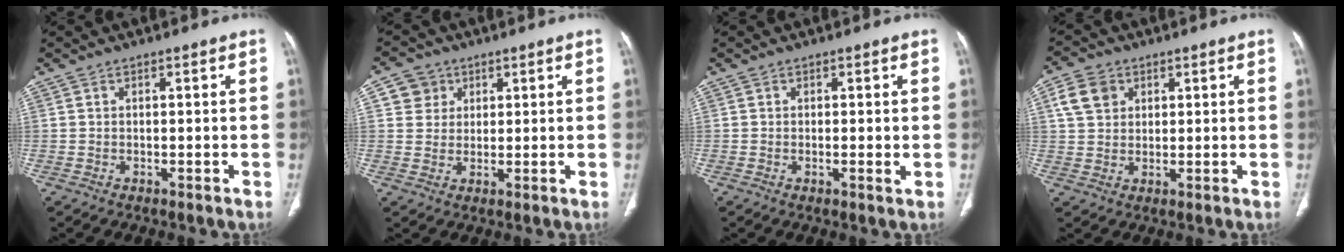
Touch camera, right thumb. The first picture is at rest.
{"total": 5.0, "force": [2.0, 4.6, 0.7], "torque": [0.013, -0.004, 0.031]}
{"total": 1.3, "force": [0.1, 0.2, 1.3], "torque": [-0.023, -0.004, -0.001]}
{"total": 6.5, "force": [2.7, 5.1, 3.1], "torque": [-0.039, -0.001, 0.051]}